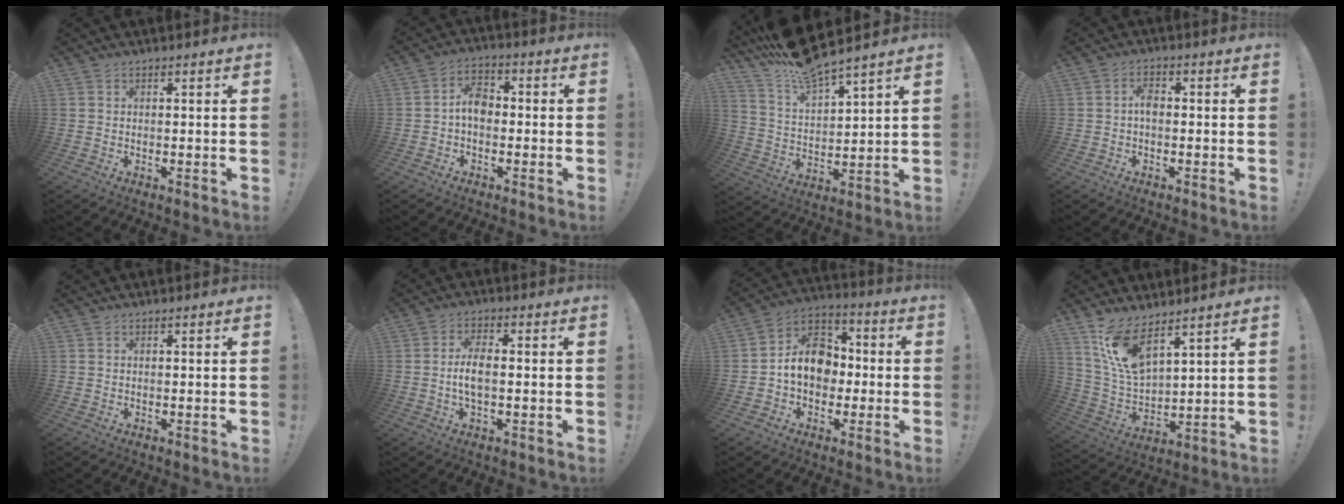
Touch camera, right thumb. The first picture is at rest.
{"total": 7.0, "force": [-0.9, 4.7, 5.1], "torque": [-0.095, 0.015, -0.014]}
{"total": 11.2, "force": [10.4, 1.3, 4.0], "torque": [-0.098, -0.083, 0.179]}
{"total": 3.2, "force": [-0.5, 1.7, 2.7], "torque": [-0.055, 0.009, -0.008]}
{"total": 0.0}
{"total": 5.9, "force": [-0.8, 2.3, 5.4], "torque": [-0.106, 0.002, -0.015]}
{"total": 13.0, "force": [-0.5, 10.5, 7.6], "torque": [-0.124, 0.025, -0.002]}
{"total": 12.7, "force": [9.0, 4.8, 7.7], "torque": [-0.163, -0.044, 0.172]}